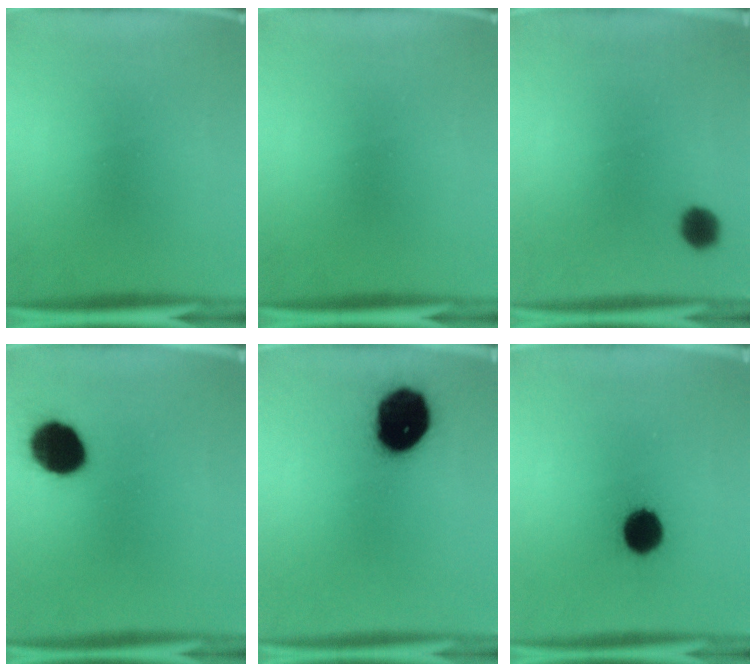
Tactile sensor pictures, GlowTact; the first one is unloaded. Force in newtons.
{"total": 0.0}
{"total": 4.1}
{"total": 12.8}
{"total": 18.8}
{"total": 9.5}